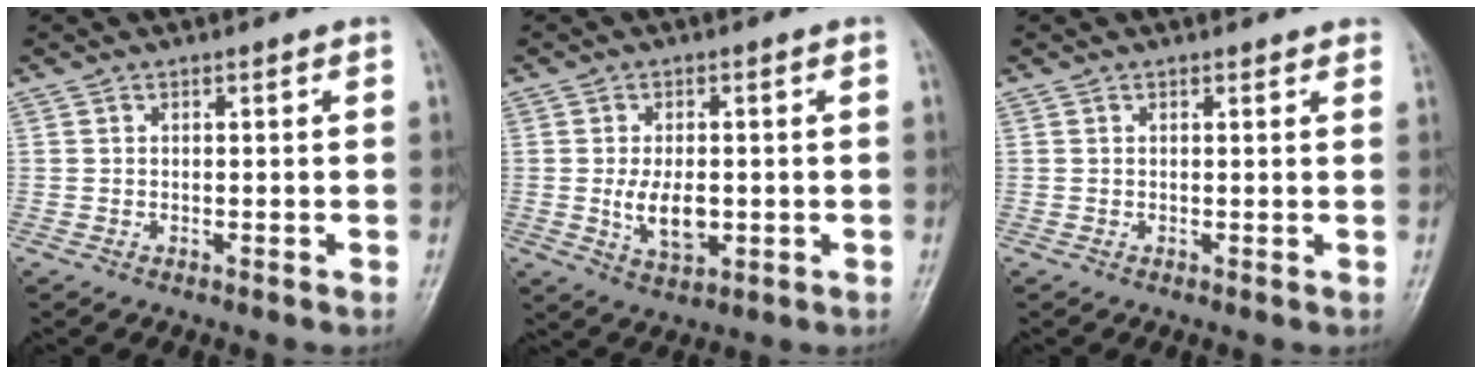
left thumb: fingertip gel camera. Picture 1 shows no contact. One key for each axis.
{"total": 6.8, "fx": -0.8, "fy": 3.9, "fz": 5.5, "tx": -0.090, "ty": -0.006, "tz": -0.008}
{"total": 1.4, "fx": 1.1, "fy": 0.5, "fz": 0.7, "tx": -0.002, "ty": 0.003, "tz": 0.008}